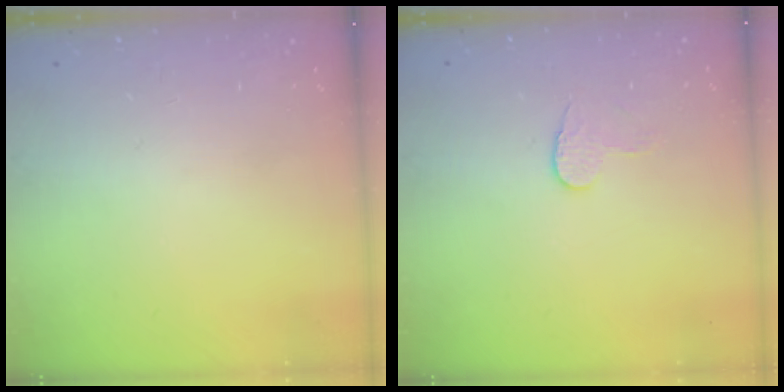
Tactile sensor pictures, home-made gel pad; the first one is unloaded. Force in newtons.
{"total": 3.7, "press": 3.7, "slide": 0.3}